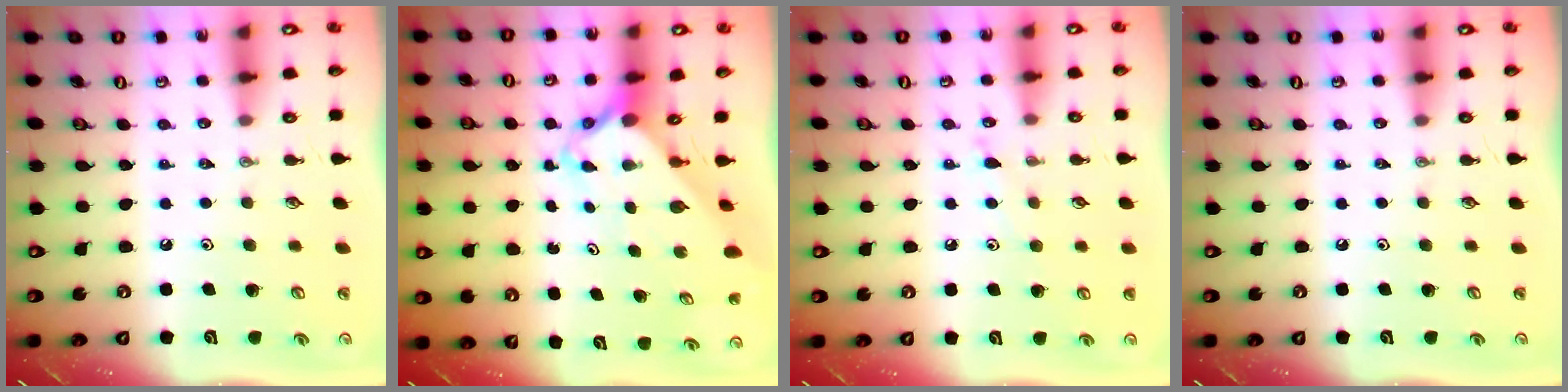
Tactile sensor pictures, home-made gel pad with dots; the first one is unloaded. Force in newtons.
{"total": 4.1, "press": 4.0, "slide": 0.5}
{"total": 4.9, "press": 4.8, "slide": 0.7}
{"total": 0.0}